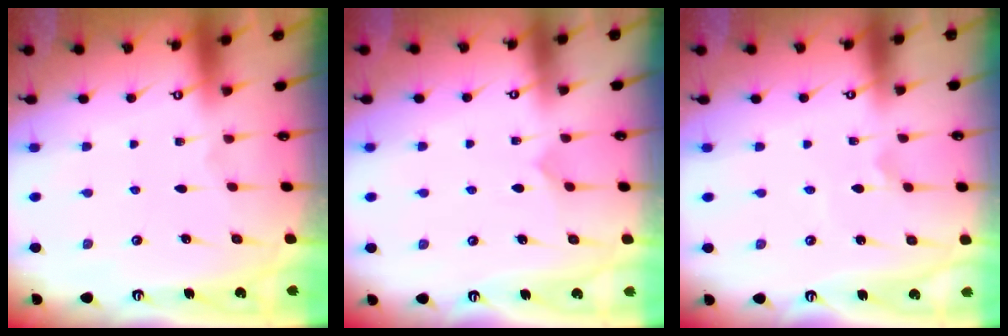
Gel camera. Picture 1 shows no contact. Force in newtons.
{"total": 2.8, "press": 2.7, "slide": 0.2}
{"total": 1.7, "press": 1.7, "slide": 0.1}